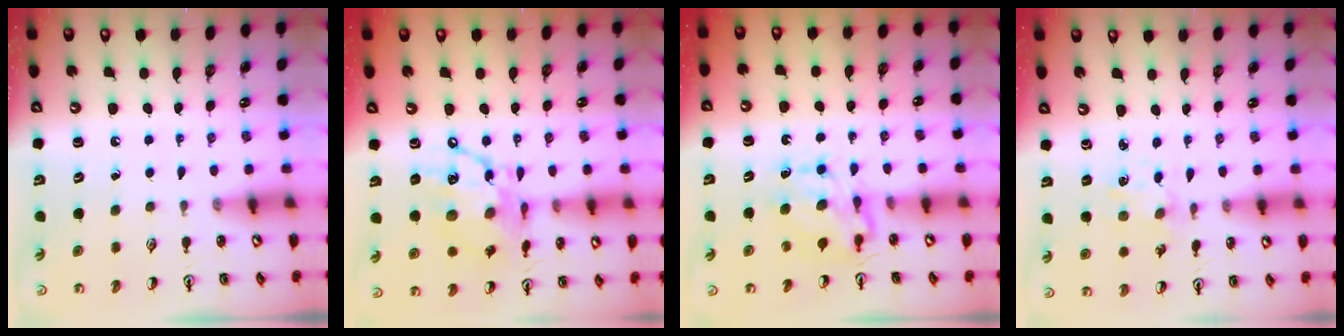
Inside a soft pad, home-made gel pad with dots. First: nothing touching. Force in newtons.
{"total": 14.6, "press": 14.5, "slide": 1.4}
{"total": 6.5, "press": 6.5, "slide": 0.4}
{"total": 0.0}